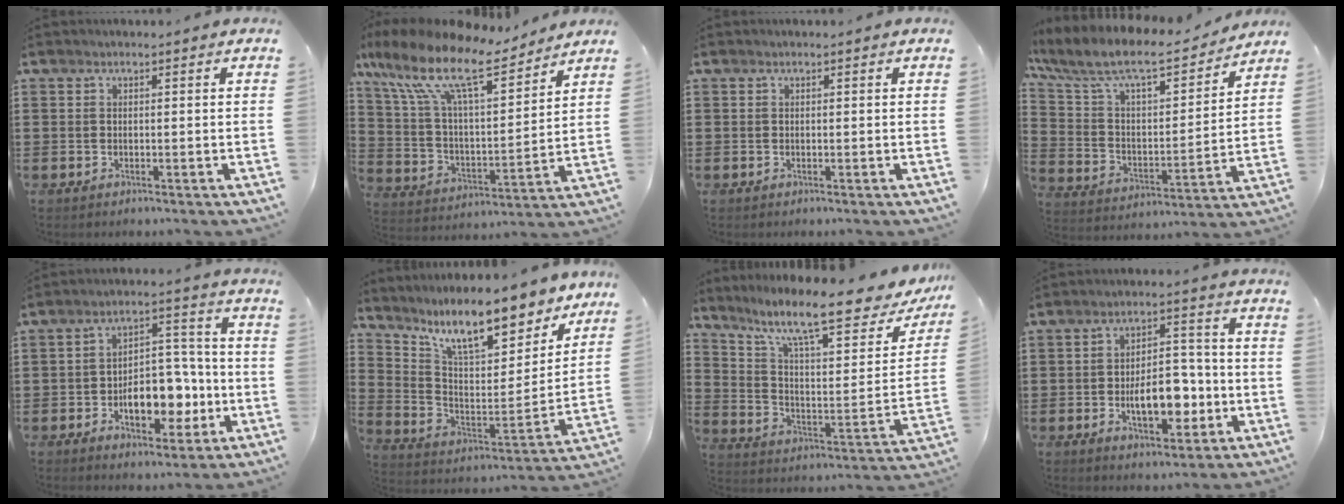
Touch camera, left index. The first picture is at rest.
{"total": 14.0, "force": [10.0, 3.6, 9.2], "torque": [-0.222, -0.055, 0.168]}
{"total": 0.0}
{"total": 9.2, "force": [7.7, 2.1, 4.5], "torque": [-0.124, -0.051, 0.127]}
{"total": 9.4, "force": [-3.1, 5.5, 7.0], "torque": [-0.109, 0.011, -0.055]}
{"total": 12.7, "force": [10.0, 2.8, 7.3], "torque": [-0.152, -0.063, 0.170]}
{"total": 13.1, "force": [10.1, 1.9, 8.2], "torque": [-0.165, -0.072, 0.162]}
{"total": 9.4, "force": [-2.6, 4.9, 7.6], "torque": [-0.109, 0.002, -0.047]}